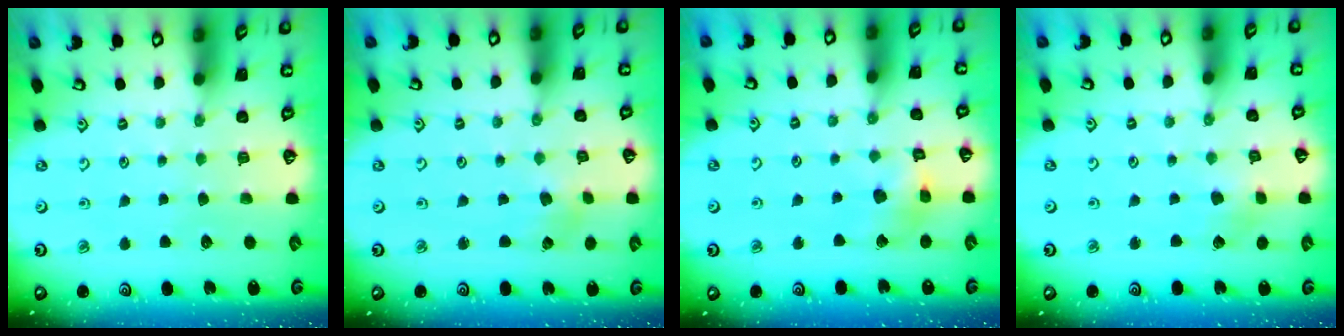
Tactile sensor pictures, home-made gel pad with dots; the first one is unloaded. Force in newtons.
{"total": 3.6, "press": 3.5, "slide": 0.7}
{"total": 10.2, "press": 10.1, "slide": 1.0}
{"total": 2.8, "press": 2.8, "slide": 0.4}